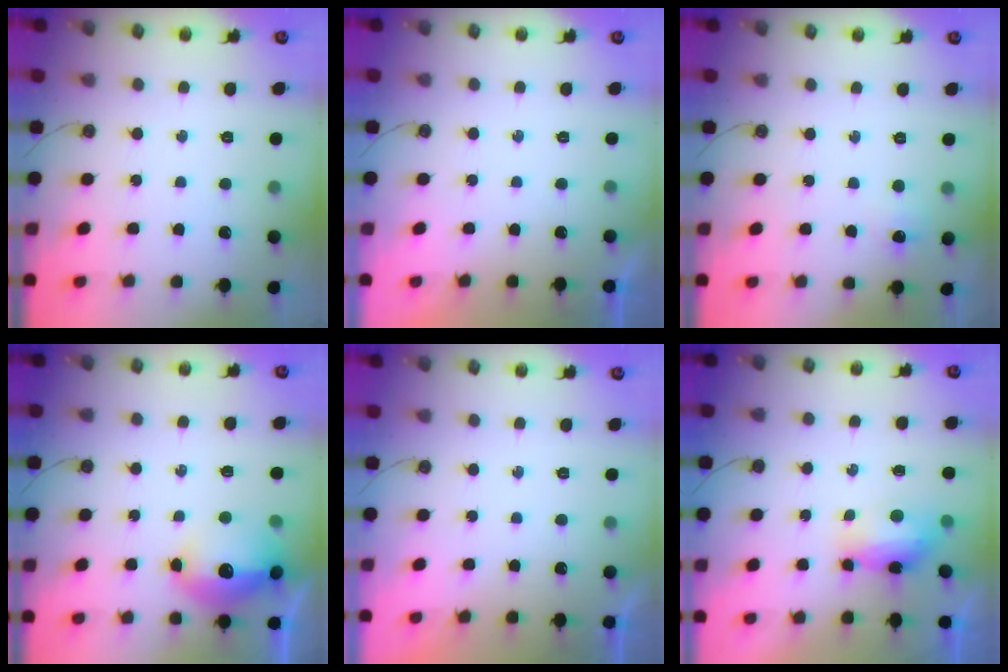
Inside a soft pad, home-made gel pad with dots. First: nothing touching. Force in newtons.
{"total": 0.0}
{"total": 3.7, "press": 3.7, "slide": 0.6}
{"total": 15.0, "press": 14.9, "slide": 1.4}
{"total": 0.0}
{"total": 7.7, "press": 7.6, "slide": 1.1}